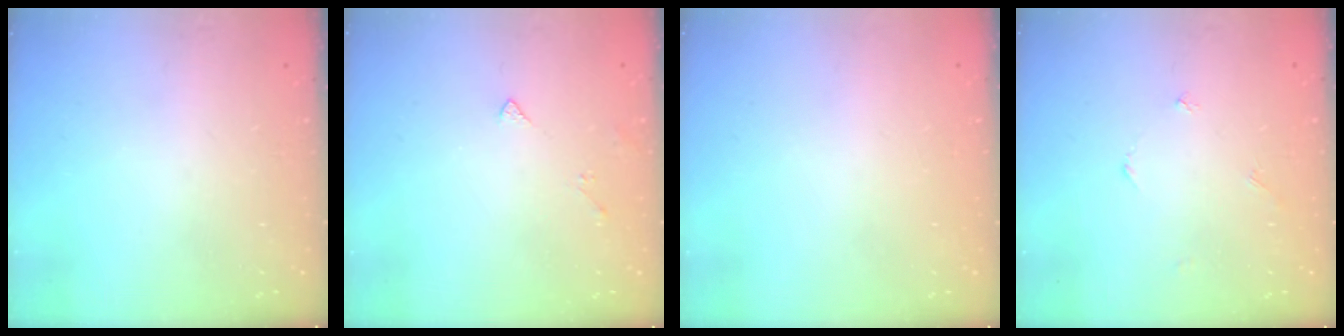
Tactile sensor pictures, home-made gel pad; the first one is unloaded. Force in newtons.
{"total": 3.5, "press": 3.4, "slide": 0.7}
{"total": 1.9, "press": 1.9, "slide": 0.1}
{"total": 1.8, "press": 1.8, "slide": 0.2}